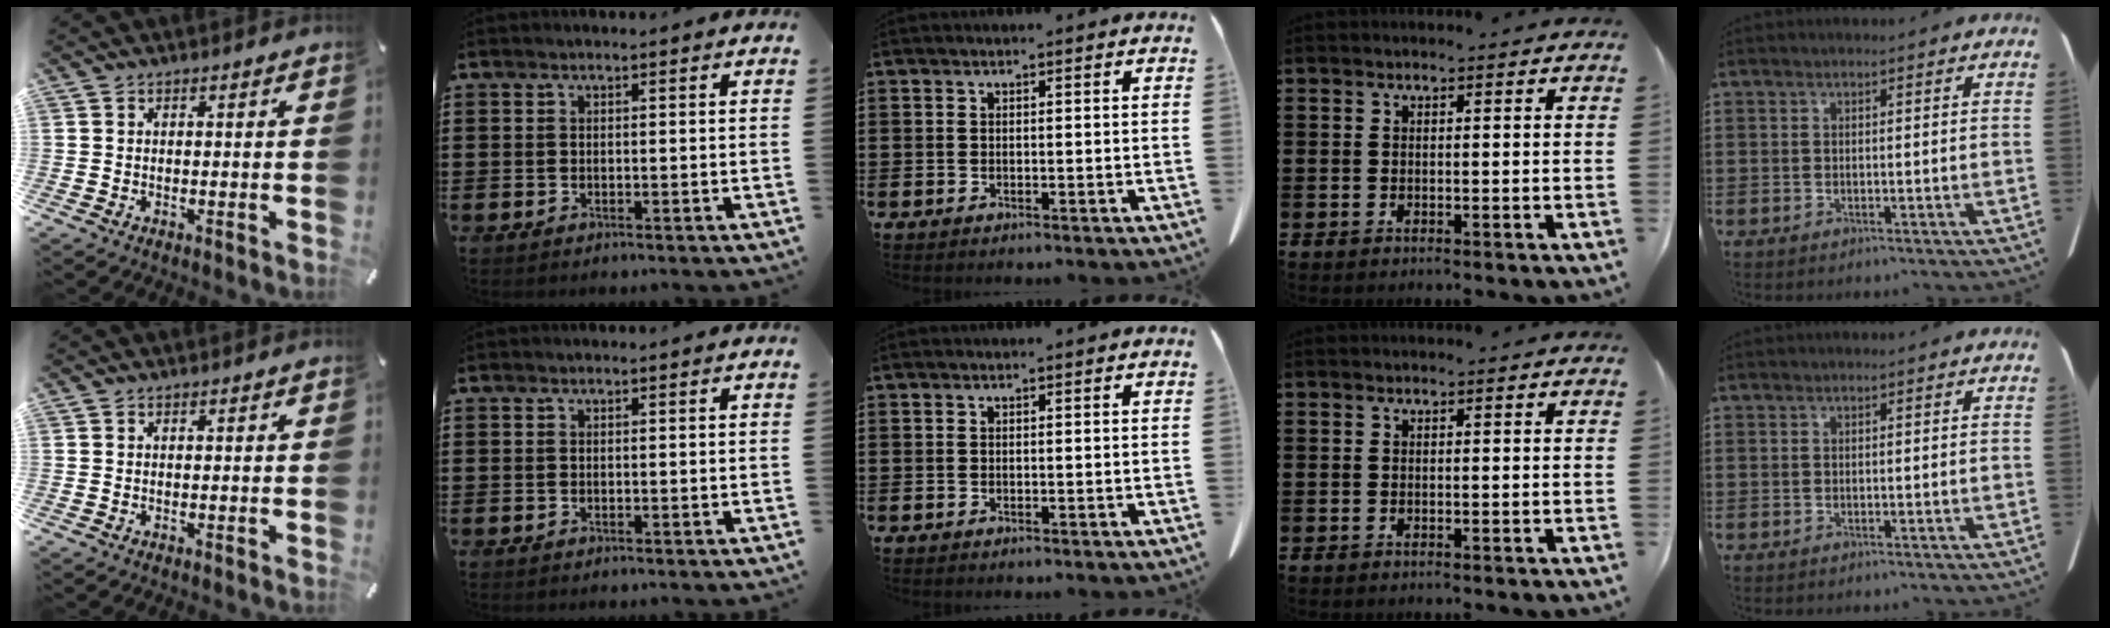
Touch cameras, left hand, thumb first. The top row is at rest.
{}